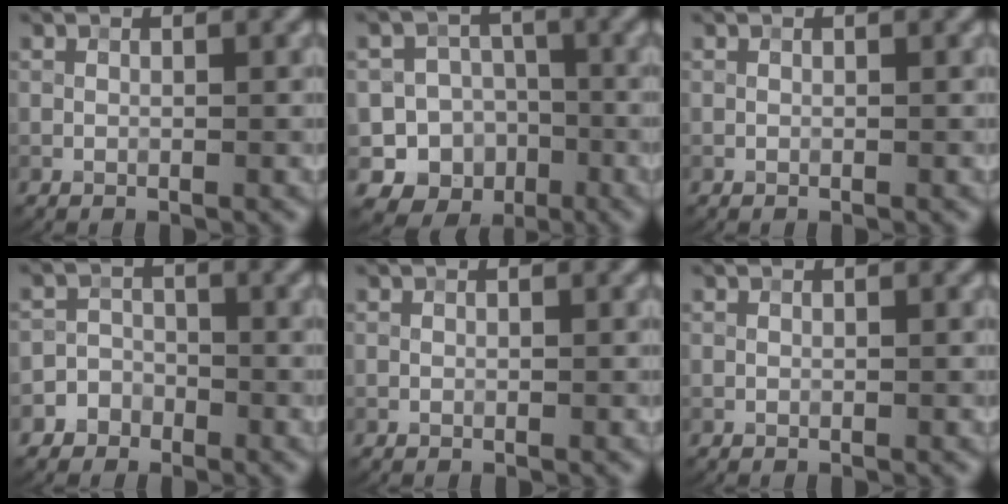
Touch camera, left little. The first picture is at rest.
{"total": 11.5, "force": [-4.8, 10.3, 1.7], "torque": [-0.015, -0.013, -0.090]}
{"total": 0.0}
{"total": 3.0, "force": [-1.9, 2.3, -0.2], "torque": [0.037, 0.004, -0.042]}
{"total": 0.0}
{"total": 0.0}